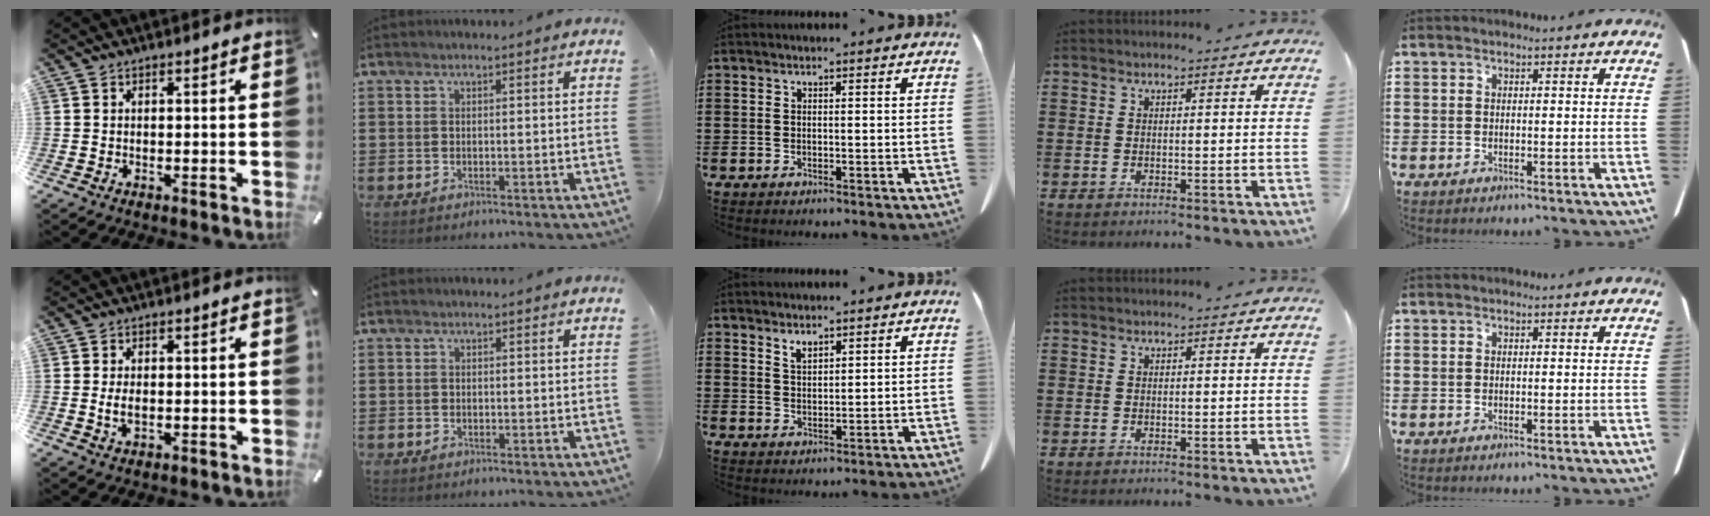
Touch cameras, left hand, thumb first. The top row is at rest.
{"thumb": {"total": 2.9, "force": [-0.2, 1.6, 2.4], "torque": [-0.054, 0.000, -0.006]}, "index": {"total": 0.5, "force": [-0.3, 0.4, -0.2], "torque": [0.002, 0.003, -0.007]}, "middle": {"total": 2.1, "force": [1.9, 0.5, 0.8], "torque": [-0.020, -0.001, 0.036]}}